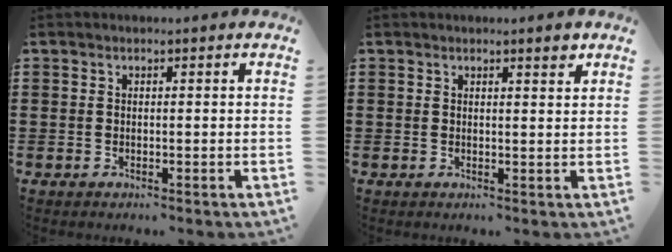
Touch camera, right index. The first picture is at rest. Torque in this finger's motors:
{"motor_torque": [0.06, 0.01, 0.01, 0.03]}